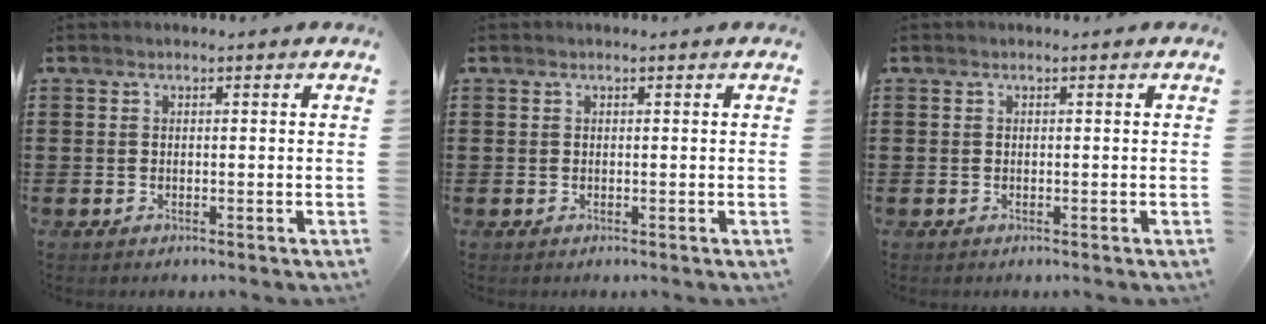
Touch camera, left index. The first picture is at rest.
{"total": 0.0}
{"total": 0.0}